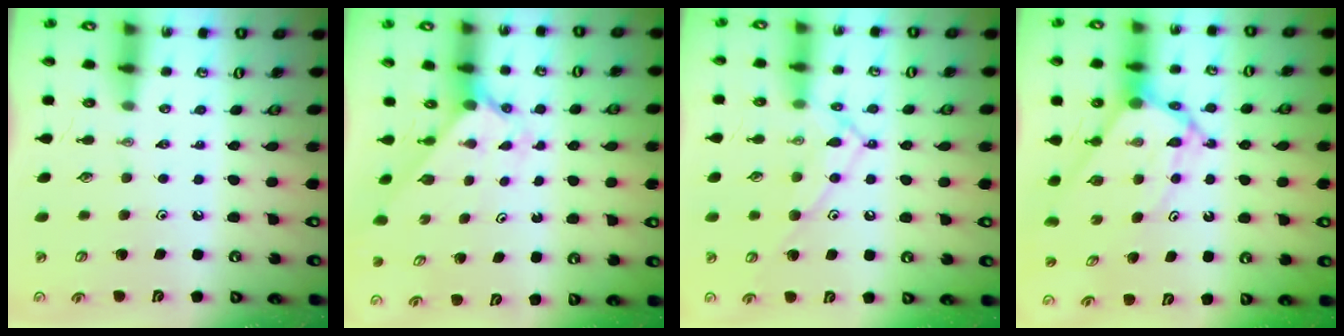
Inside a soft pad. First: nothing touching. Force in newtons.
{"total": 1.8, "press": 1.8, "slide": 0.2}
{"total": 12.1, "press": 12.0, "slide": 0.9}
{"total": 9.5, "press": 9.4, "slide": 0.7}